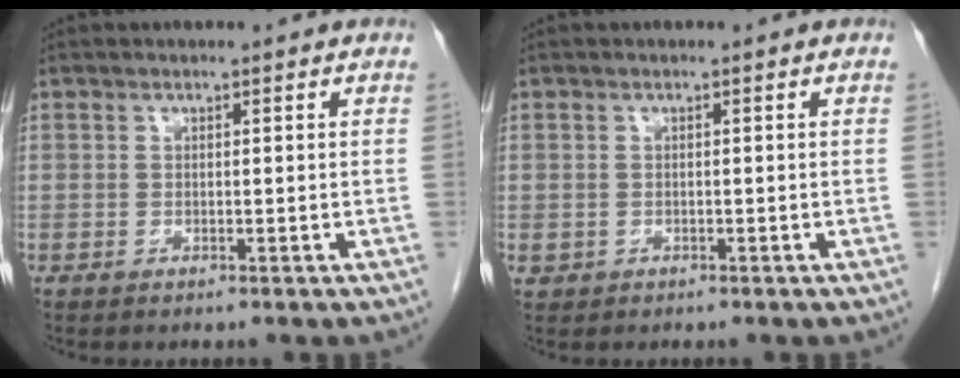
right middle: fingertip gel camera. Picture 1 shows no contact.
{"total": 0.9, "force": [-0.3, 0.9, 0.2], "torque": [-0.006, 0.003, 0.001]}